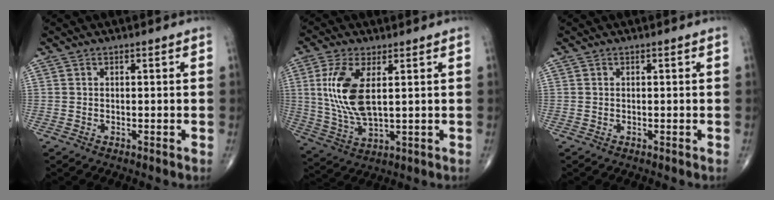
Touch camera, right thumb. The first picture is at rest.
{"total": 12.0, "force": [2.6, 5.1, 10.5], "torque": [-0.233, -0.012, 0.060]}
{"total": 0.0}